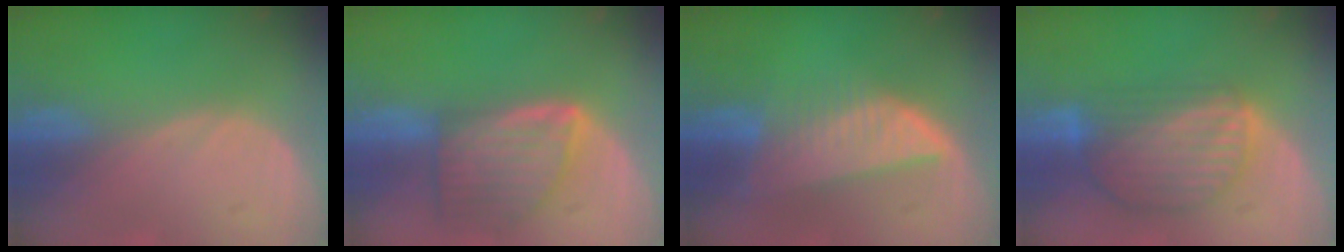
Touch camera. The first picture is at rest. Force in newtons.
{"total": 8.0, "press": 7.2, "slide": 3.6}
{"total": 7.9, "press": 7.0, "slide": 3.7}
{"total": 9.1, "press": 7.8, "slide": 4.8}